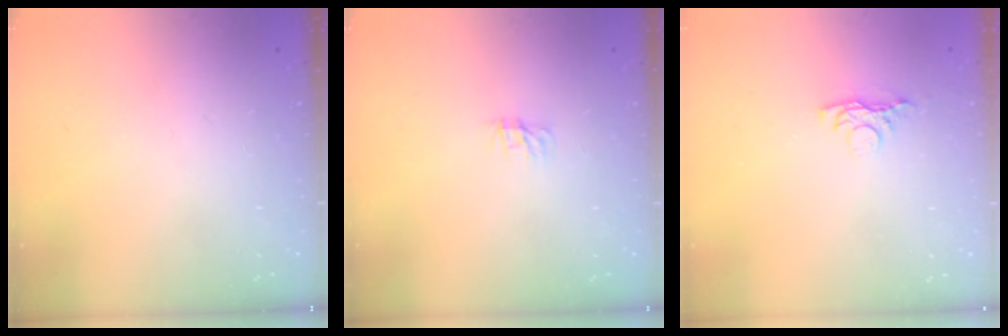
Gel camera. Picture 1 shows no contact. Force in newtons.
{"total": 0.0}
{"total": 3.7, "press": 3.7, "slide": 0.7}